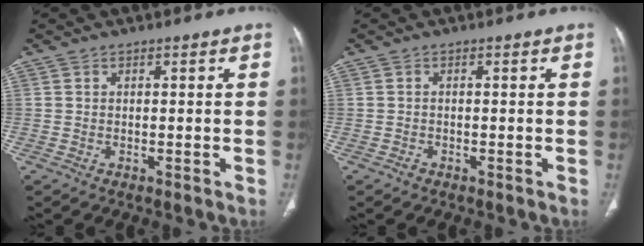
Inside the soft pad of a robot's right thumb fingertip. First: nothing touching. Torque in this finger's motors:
{"motor_torque": [0.03, 0.26, -0.32, 0.13, 0.03]}